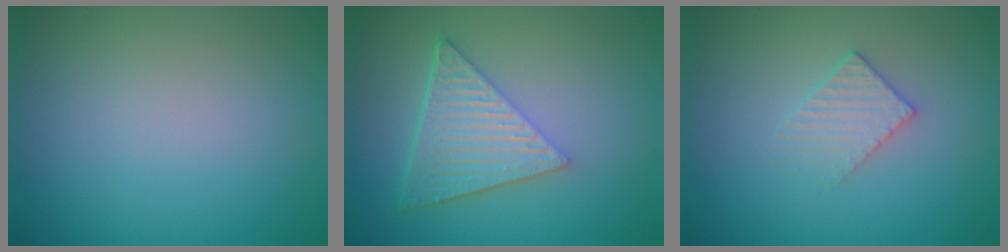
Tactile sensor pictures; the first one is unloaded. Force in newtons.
{"total": 6.4, "press": 4.4, "slide": 4.7}
{"total": 2.1, "press": 2.0, "slide": 0.3}